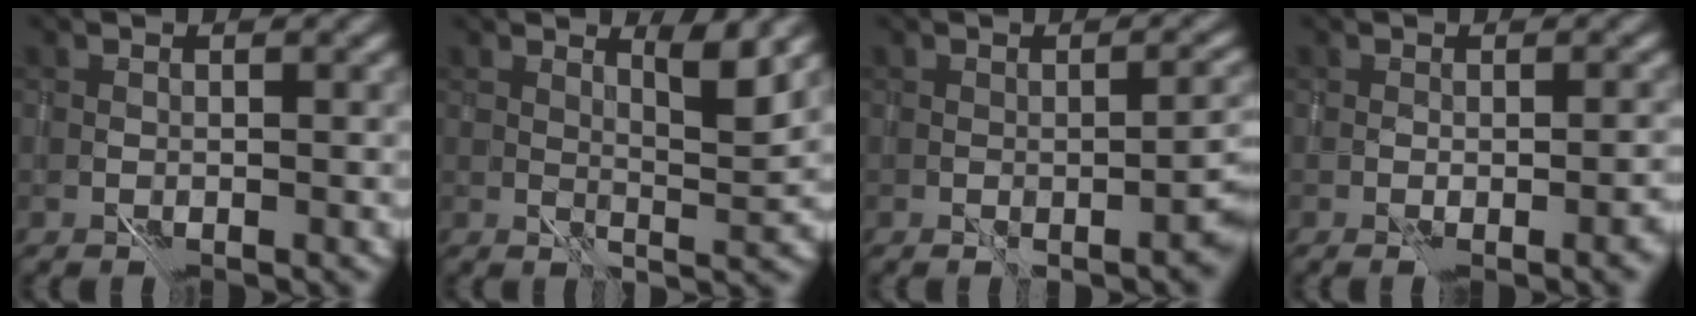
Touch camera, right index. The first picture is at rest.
{"total": 3.3, "force": [2.9, 0.0, 1.5], "torque": [-0.020, 0.002, 0.053]}
{"total": 2.5, "force": [-0.4, 0.5, 2.4], "torque": [-0.022, 0.014, 0.000]}
{"total": 3.3, "force": [-1.2, 1.0, 2.9], "torque": [-0.037, 0.001, -0.003]}